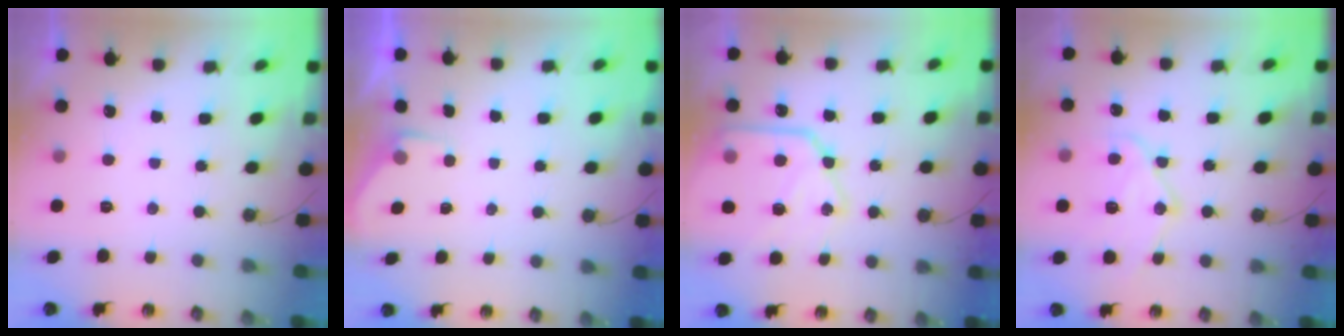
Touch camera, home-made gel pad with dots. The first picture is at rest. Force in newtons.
{"total": 1.8, "press": 1.7, "slide": 0.4}
{"total": 17.1, "press": 17.0, "slide": 1.6}
{"total": 16.0, "press": 15.9, "slide": 1.7}